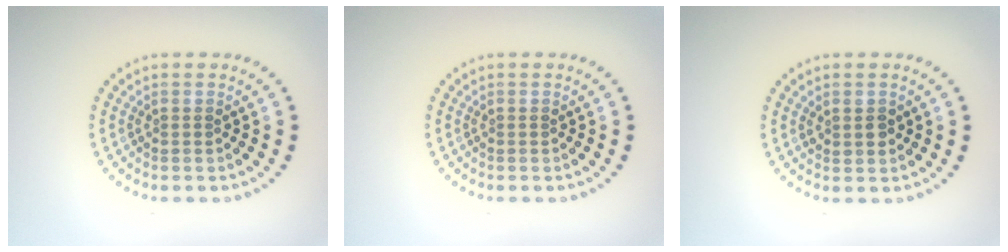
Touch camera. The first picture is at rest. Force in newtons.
{"total": 0.0}
{"total": 1.5, "press": 1.4, "slide": 0.2}